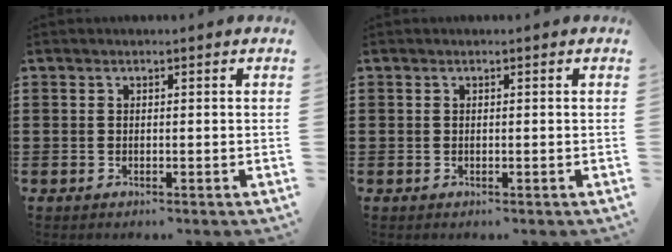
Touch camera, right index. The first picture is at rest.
{"total": 0.0}